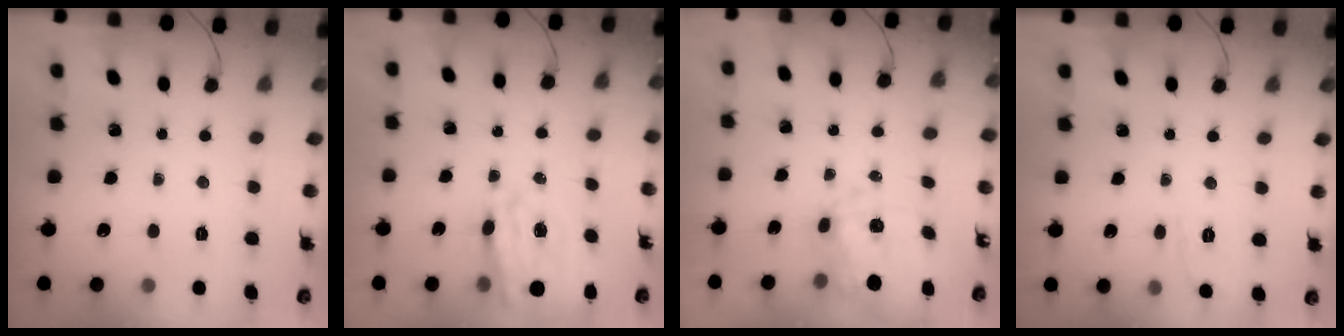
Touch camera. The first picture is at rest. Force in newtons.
{"total": 17.3, "press": 16.9, "slide": 3.8}
{"total": 12.2, "press": 12.0, "slide": 2.3}
{"total": 2.0, "press": 0.8, "slide": 1.8}